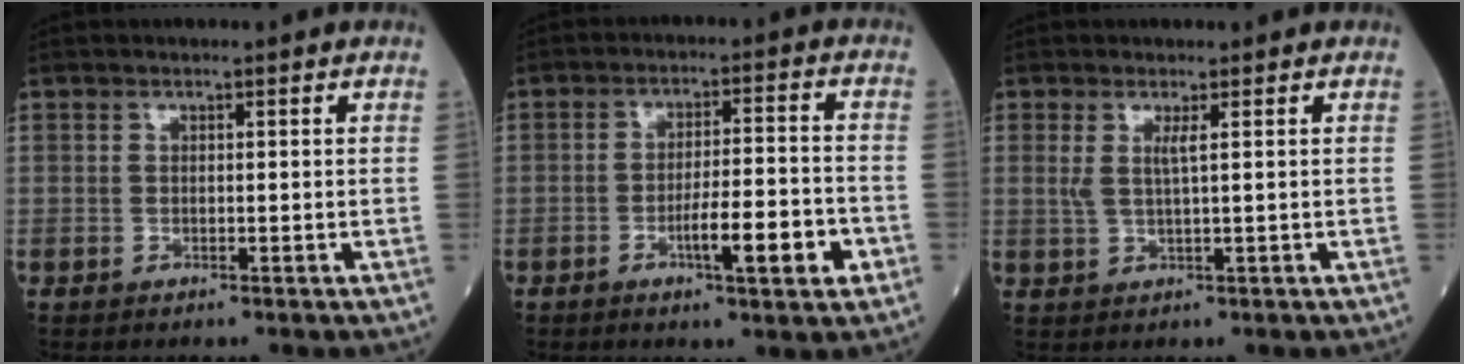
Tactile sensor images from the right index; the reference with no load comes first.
{"total": 8.4, "force": [-3.3, 0.9, 7.7], "torque": [-0.124, 0.001, -0.047]}
{"total": 2.2, "force": [0.8, -0.2, 2.0], "torque": [-0.050, -0.001, 0.019]}